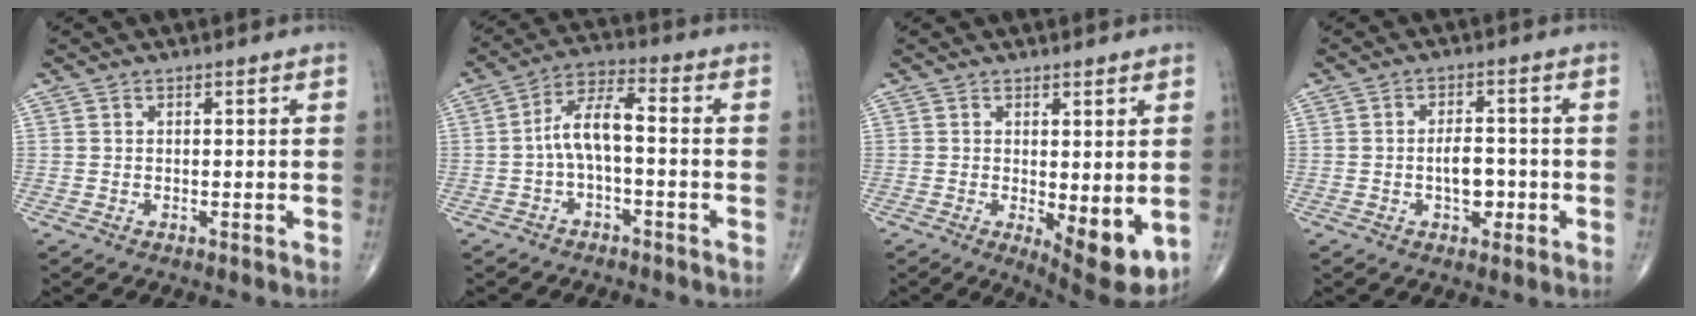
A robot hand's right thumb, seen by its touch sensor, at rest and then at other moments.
{"total": 7.5, "force": [-1.3, 2.7, 6.9], "torque": [-0.133, 0.041, -0.031]}
{"total": 9.1, "force": [-1.3, 3.3, 8.4], "torque": [-0.103, -0.024, -0.008]}
{"total": 5.1, "force": [-1.1, 2.9, 4.1], "torque": [-0.051, 0.014, -0.018]}